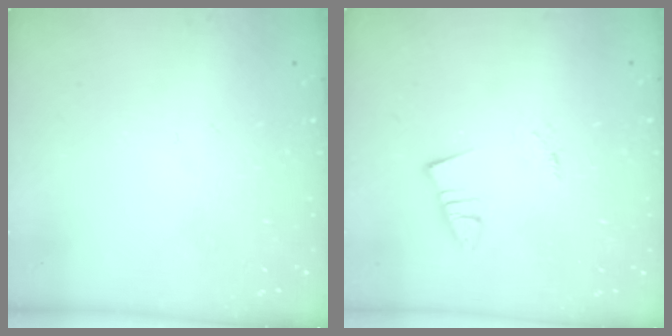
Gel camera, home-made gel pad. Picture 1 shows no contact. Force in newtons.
{"total": 1.2, "press": 1.2, "slide": 0.1}